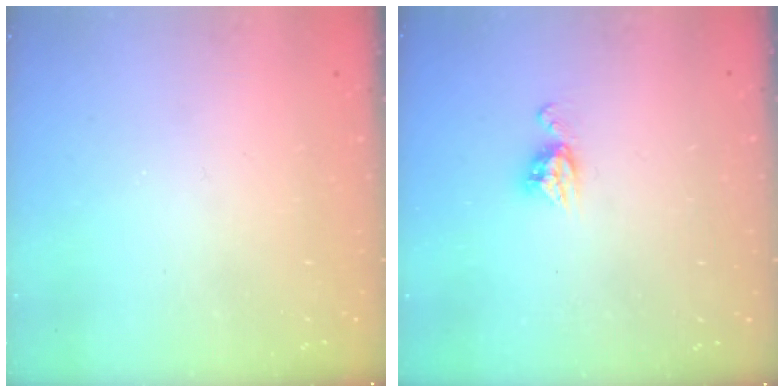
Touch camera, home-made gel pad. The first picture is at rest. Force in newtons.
{"total": 6.0, "press": 6.0, "slide": 0.4}